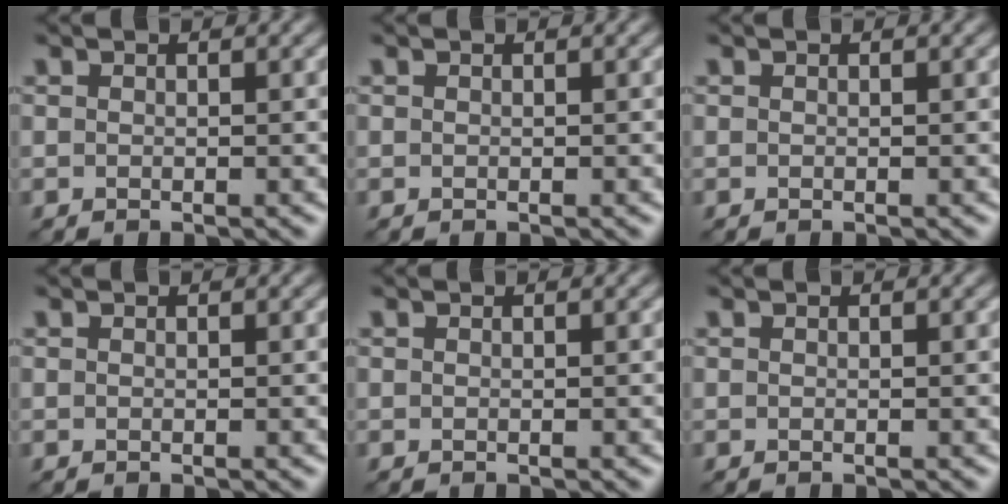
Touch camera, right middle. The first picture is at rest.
{"total": 0.0}
{"total": 0.0}
{"total": 0.0}
{"total": 0.0}
{"total": 0.0}